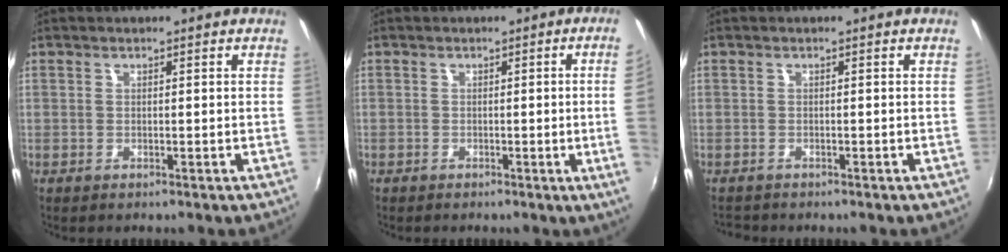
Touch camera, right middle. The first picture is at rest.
{"total": 4.7, "force": [0.1, -1.9, 4.3], "torque": [-0.068, -0.012, 0.005]}
{"total": 1.6, "force": [-1.5, 0.5, 0.2], "torque": [-0.007, -0.007, -0.025]}